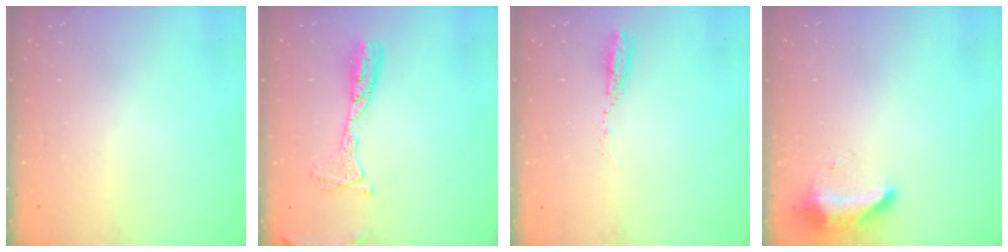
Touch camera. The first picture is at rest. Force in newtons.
{"total": 11.6, "press": 11.5, "slide": 1.1}
{"total": 3.6, "press": 3.1, "slide": 1.7}
{"total": 8.2, "press": 8.2, "slide": 0.7}